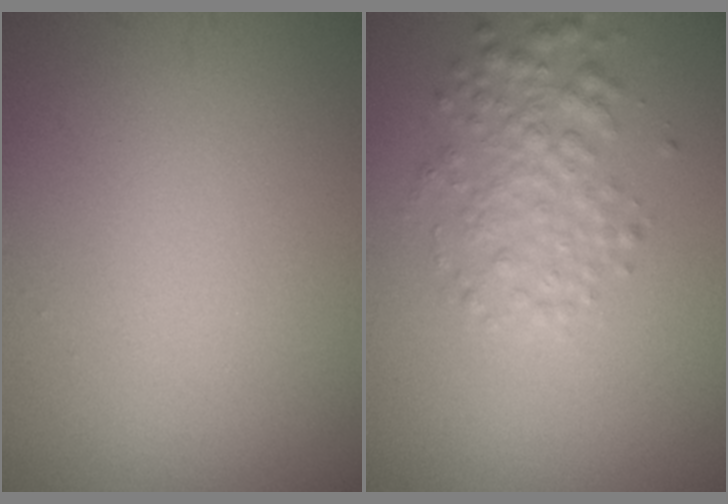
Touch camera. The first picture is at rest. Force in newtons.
{"total": 2.9, "press": 2.9, "slide": 0.1}